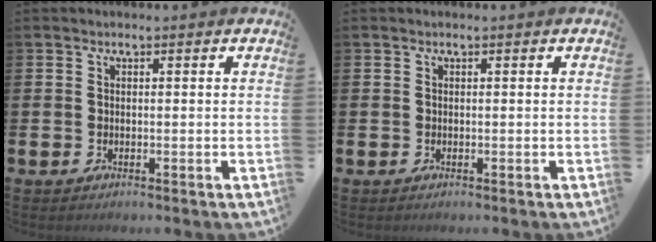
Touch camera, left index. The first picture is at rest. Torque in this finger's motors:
{"motor_torque": [0.00, 0.00, 0.00, 0.00]}